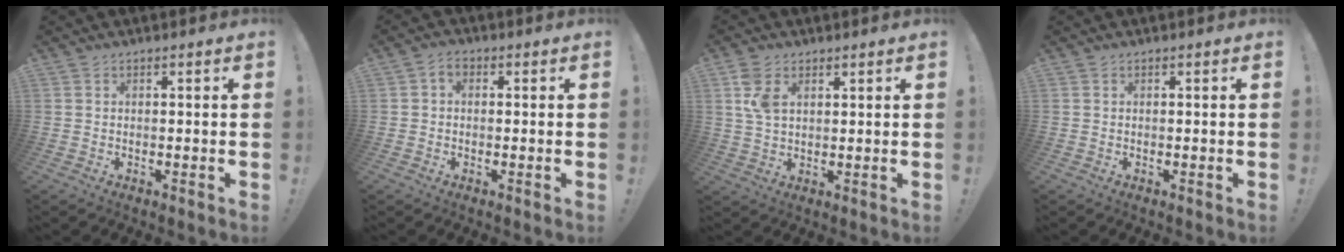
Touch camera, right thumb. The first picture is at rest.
{"total": 2.5, "force": [0.0, 1.8, 1.8], "torque": [-0.033, 0.006, 0.000]}
{"total": 6.4, "force": [2.9, 3.9, 4.2], "torque": [-0.079, -0.001, 0.056]}
{"total": 0.0}